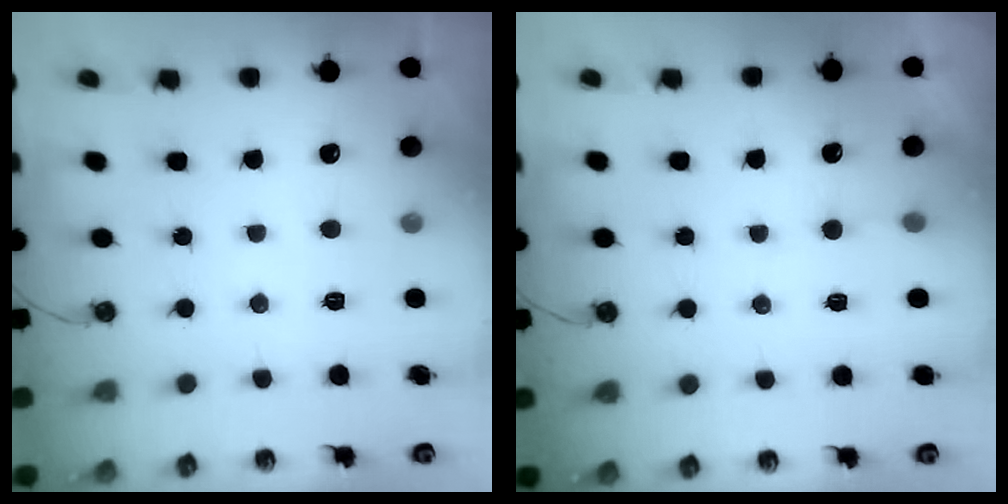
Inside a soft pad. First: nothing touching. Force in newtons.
{"total": 1.7, "press": 1.7, "slide": 0.2}